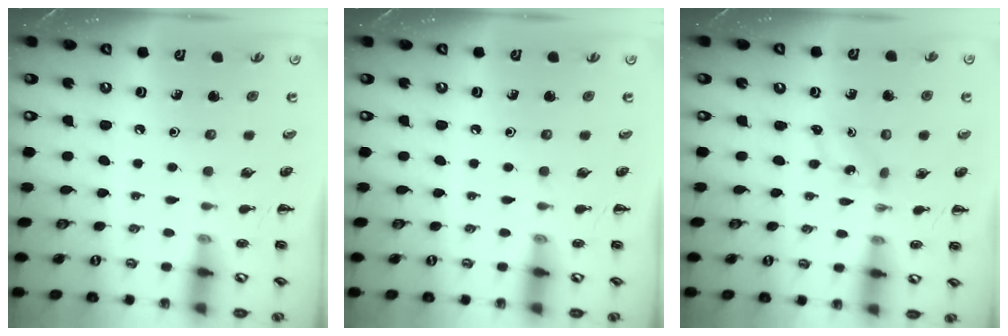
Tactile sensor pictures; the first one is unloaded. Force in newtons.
{"total": 0.0}
{"total": 0.6, "press": 0.5, "slide": 0.2}